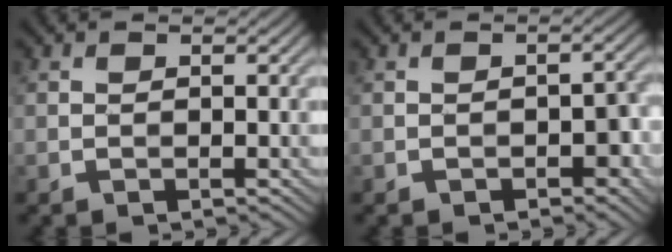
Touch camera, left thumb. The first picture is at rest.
{"total": 2.8, "force": [-1.2, 1.6, 2.1], "torque": [-0.026, -0.001, -0.015]}